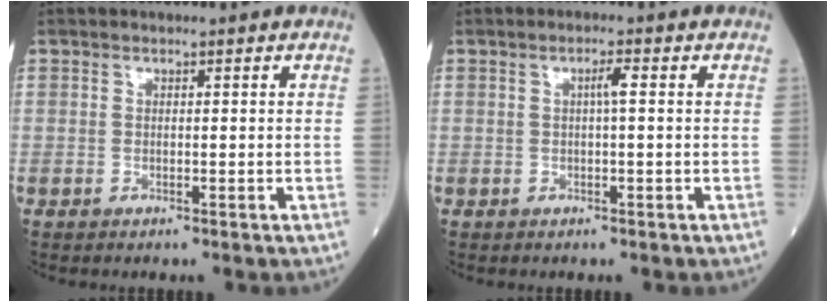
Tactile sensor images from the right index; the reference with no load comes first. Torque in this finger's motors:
{"motor_torque": [0.27, 0.03, 0.15, 0.04]}